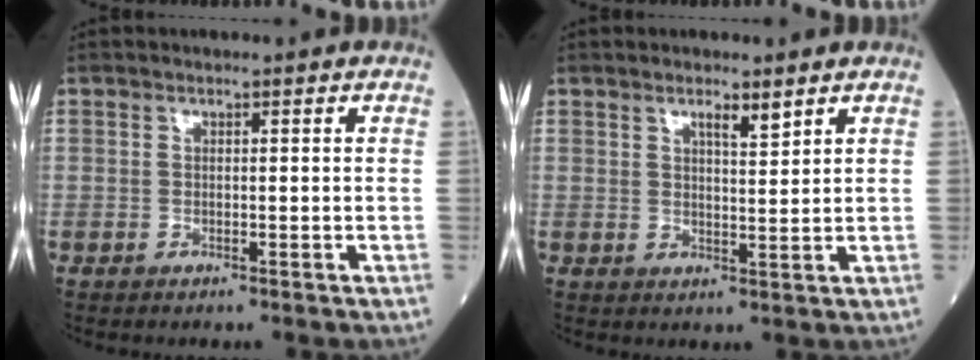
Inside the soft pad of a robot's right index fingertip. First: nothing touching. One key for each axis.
{"total": 2.8, "fx": 2.0, "fy": 0.3, "fz": 2.0, "tx": -0.035, "ty": -0.002, "tz": 0.033}